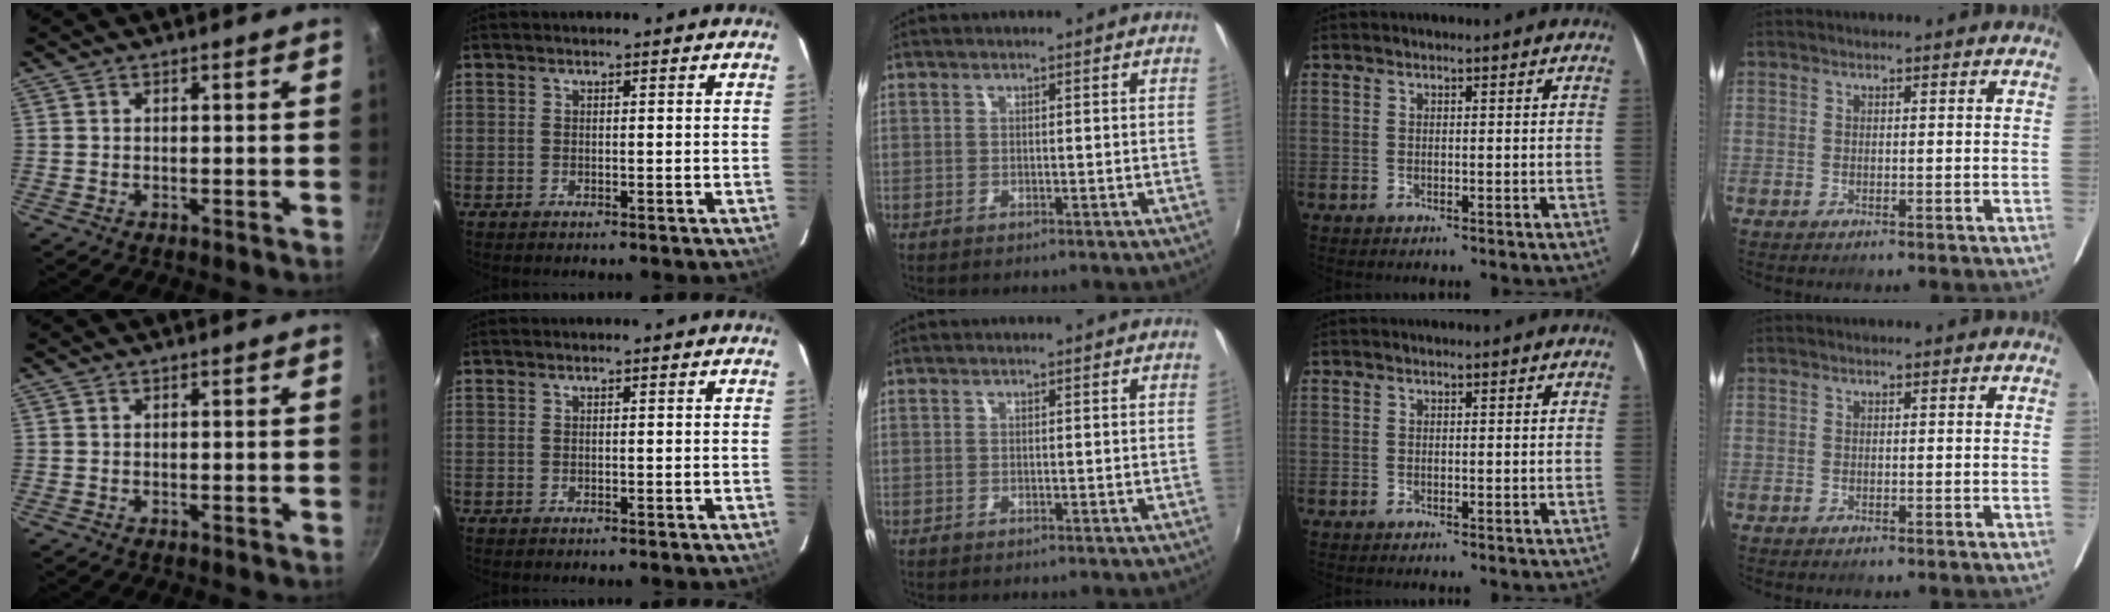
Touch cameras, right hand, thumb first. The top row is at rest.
{}